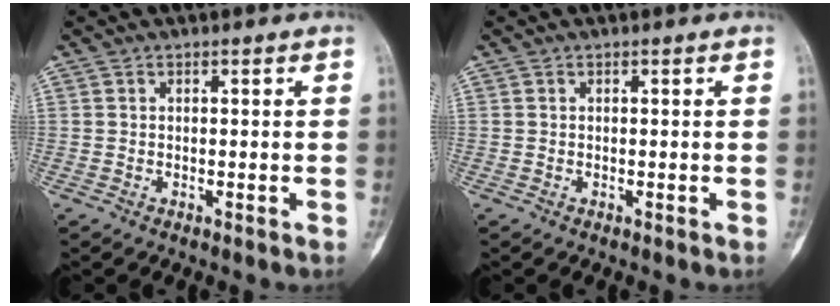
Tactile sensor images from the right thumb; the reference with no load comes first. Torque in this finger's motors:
{"motor_torque": [0.05, 0.03, 0.05, -0.04, 0.02]}